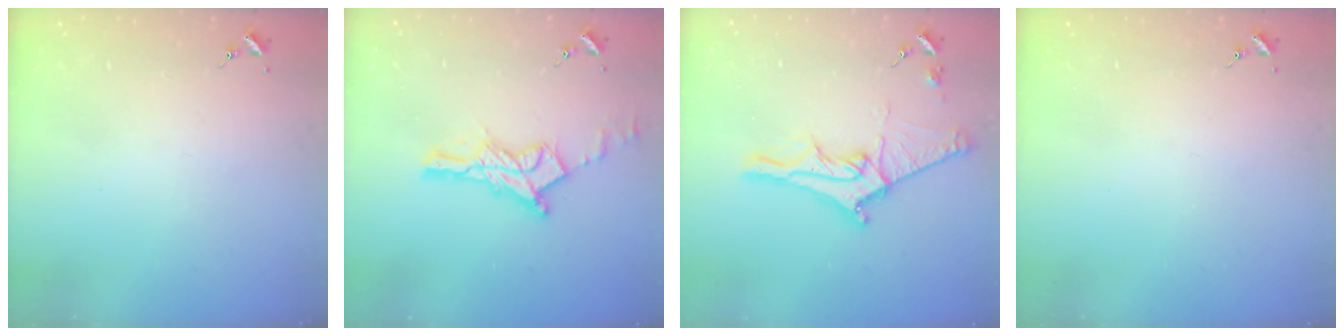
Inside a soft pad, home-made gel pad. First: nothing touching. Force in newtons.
{"total": 14.2, "press": 14.1, "slide": 1.0}
{"total": 14.1, "press": 14.1, "slide": 1.1}
{"total": 0.0}